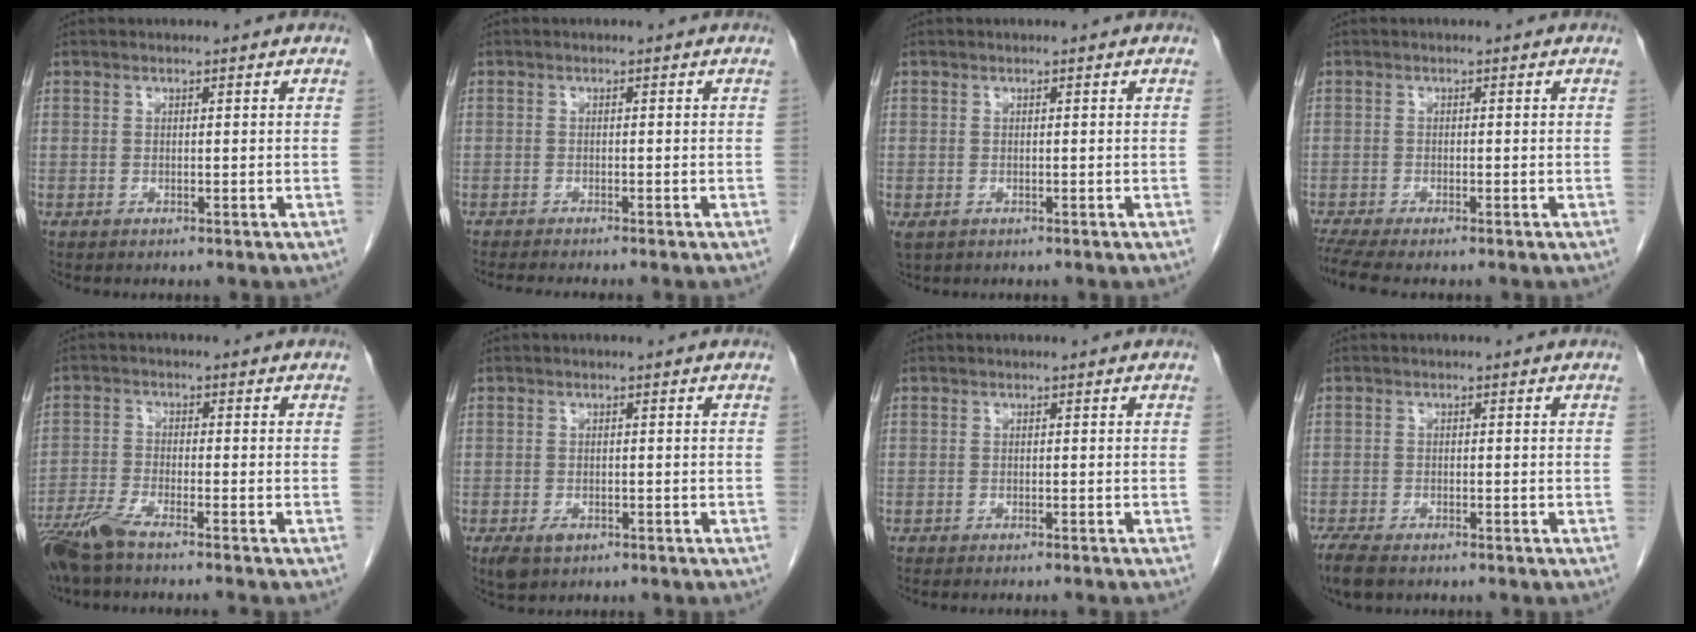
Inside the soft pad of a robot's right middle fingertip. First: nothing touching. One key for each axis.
{"total": 5.0, "fx": -4.4, "fy": 0.0, "fz": 2.4, "tx": -0.023, "ty": -0.008, "tz": -0.066}
{"total": 1.4, "fx": -0.6, "fy": 1.0, "fz": 0.8, "tx": -0.015, "ty": -0.002, "tz": -0.001}
{"total": 4.5, "fx": -3.8, "fy": 0.3, "fz": 2.4, "tx": -0.042, "ty": -0.009, "tz": -0.066}
{"total": 6.9, "fx": -5.6, "fy": -0.2, "fz": 3.9, "tx": -0.075, "ty": -0.021, "tz": -0.107}
{"total": 2.7, "fx": -1.5, "fy": 1.6, "fz": 1.7, "tx": -0.033, "ty": -0.004, "tz": -0.015}
{"total": 3.6, "fx": -3.3, "fy": -0.1, "fz": 1.4, "tx": -0.010, "ty": -0.001, "tz": -0.043}
{"total": 4.9, "fx": -3.8, "fy": 1.6, "fz": 2.6, "tx": -0.053, "ty": -0.012, "tz": -0.061}